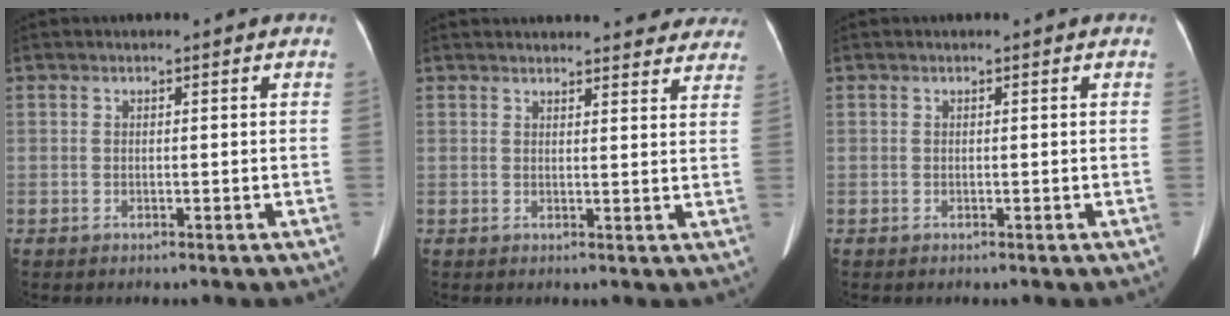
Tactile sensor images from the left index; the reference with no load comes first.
{"total": 18.3, "force": [17.1, 4.2, 5.1], "torque": [-0.053, -0.001, 0.190]}
{"total": 0.0}